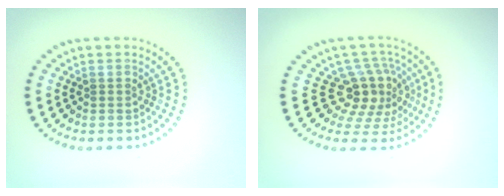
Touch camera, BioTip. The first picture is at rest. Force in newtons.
{"total": 4.4, "press": 3.3, "slide": 2.9}